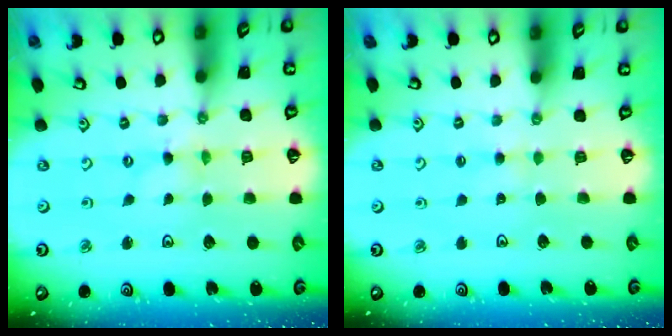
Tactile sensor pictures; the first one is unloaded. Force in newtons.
{"total": 1.3, "press": 1.3, "slide": 0.2}